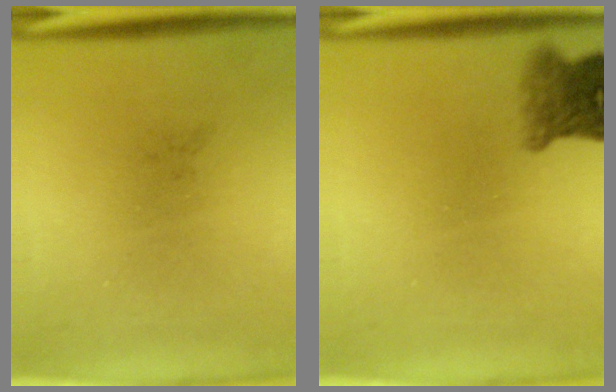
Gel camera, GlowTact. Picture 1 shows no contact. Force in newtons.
{"total": 4.1}